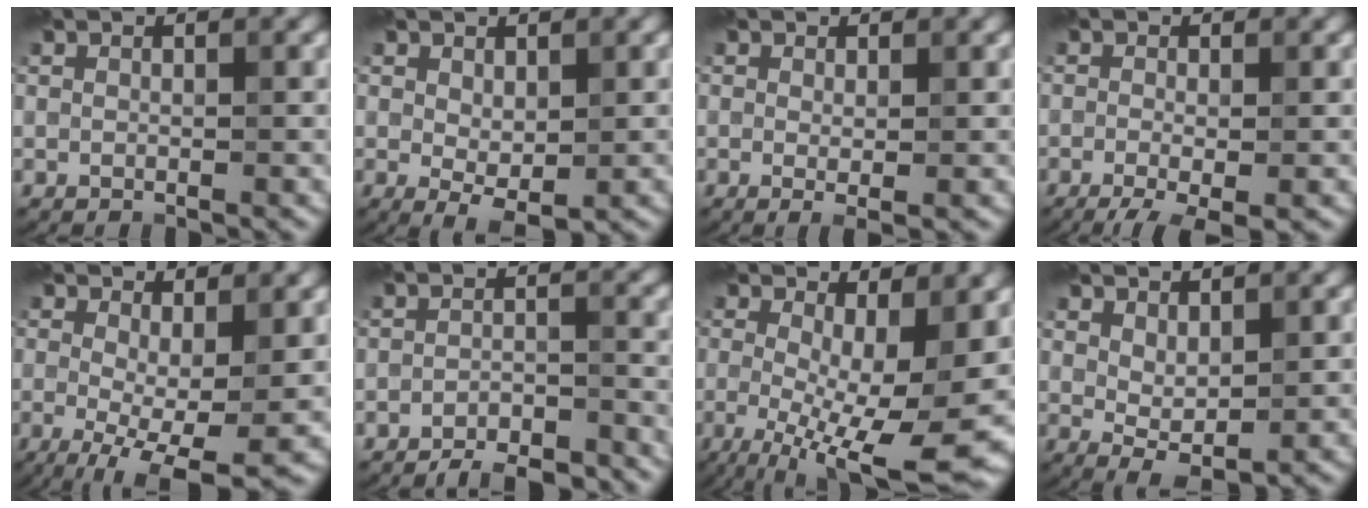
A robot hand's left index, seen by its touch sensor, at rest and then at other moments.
{"total": 2.4, "force": [0.2, 1.3, 2.0], "torque": [-0.033, -0.005, 0.011]}
{"total": 1.4, "force": [0.0, 0.2, 1.4], "torque": [-0.023, -0.008, 0.000]}
{"total": 4.2, "force": [-2.1, 1.2, 3.4], "torque": [-0.055, -0.008, -0.034]}
{"total": 7.4, "force": [-1.4, 2.4, 6.9], "torque": [-0.114, -0.016, -0.018]}
{"total": 5.4, "force": [-4.9, 1.2, 2.1], "torque": [-0.032, -0.006, -0.072]}
{"total": 12.7, "force": [-2.0, 4.1, 11.8], "torque": [-0.180, -0.014, -0.022]}
{"total": 2.1, "force": [1.1, 0.9, 1.6], "torque": [-0.031, -0.007, 0.026]}